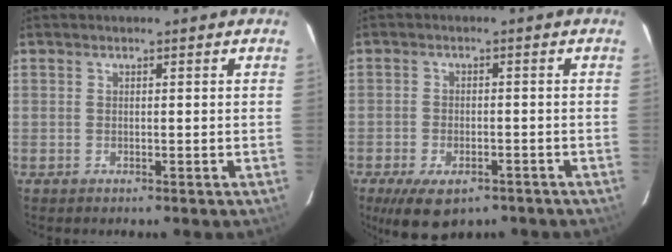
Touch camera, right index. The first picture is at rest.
{"total": 9.5, "force": [-6.2, 4.6, 5.6], "torque": [-0.118, -0.021, -0.094]}